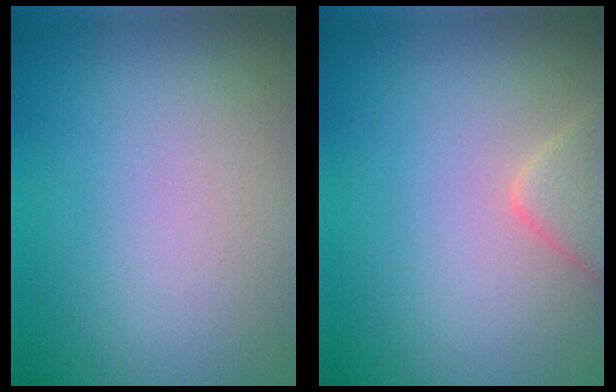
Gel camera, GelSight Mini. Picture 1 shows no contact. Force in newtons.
{"total": 2.8, "press": 2.8, "slide": 0.3}